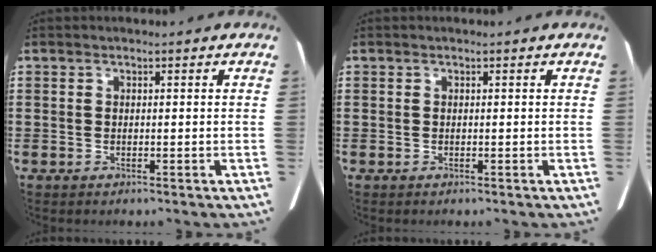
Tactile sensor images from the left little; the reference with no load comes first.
{"total": 0.0}